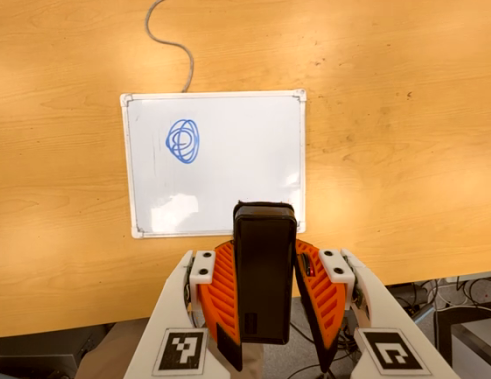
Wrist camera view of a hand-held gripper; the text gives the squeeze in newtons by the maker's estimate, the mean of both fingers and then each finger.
{"total": 6.7, "left": 5.0, "right": 8.4}